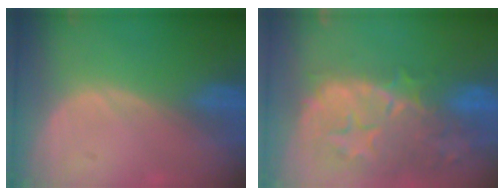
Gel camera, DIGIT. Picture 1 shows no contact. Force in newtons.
{"total": 14.7, "press": 11.8, "slide": 8.8}